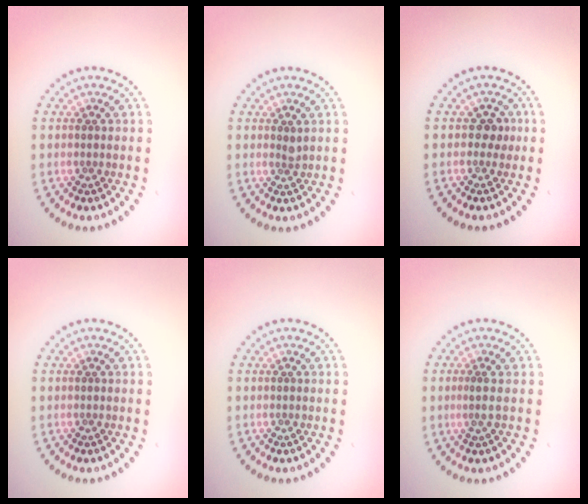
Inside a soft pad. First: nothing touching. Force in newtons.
{"total": 0.6, "press": 0.5, "slide": 0.3}
{"total": 1.2, "press": 1.0, "slide": 0.6}
{"total": 0.0}
{"total": 0.0}
{"total": 1.0, "press": 0.5, "slide": 0.8}